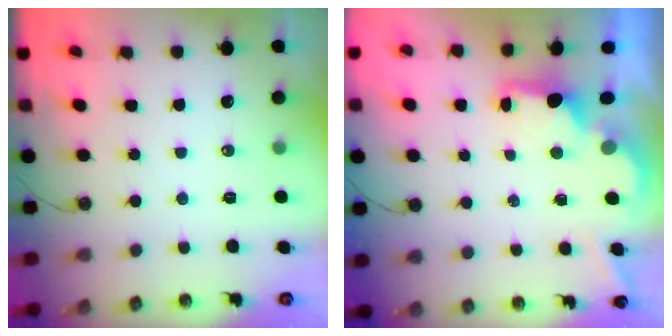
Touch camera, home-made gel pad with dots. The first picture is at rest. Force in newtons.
{"total": 1.9, "press": 1.8, "slide": 0.6}